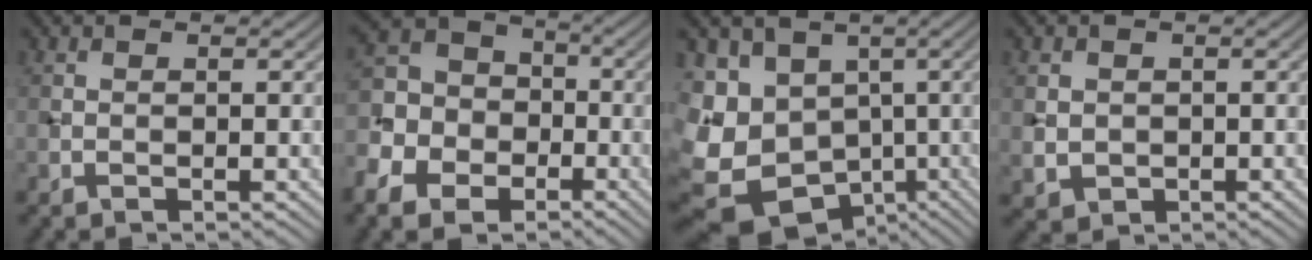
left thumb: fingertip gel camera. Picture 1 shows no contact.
{"total": 11.1, "force": [-5.8, 8.2, 4.8], "torque": [-0.131, -0.034, -0.126]}
{"total": 15.6, "force": [-5.9, 12.5, 7.2], "torque": [-0.221, -0.044, -0.075]}
{"total": 2.2, "force": [0.1, 2.1, 0.7], "torque": [-0.027, -0.009, 0.006]}